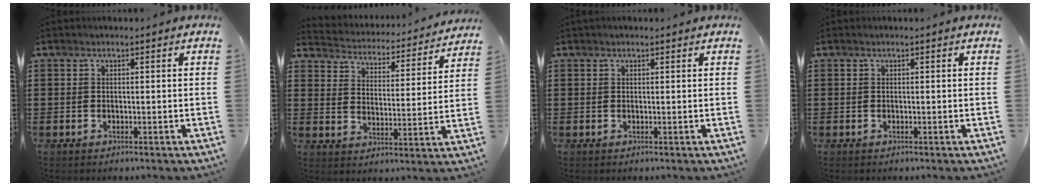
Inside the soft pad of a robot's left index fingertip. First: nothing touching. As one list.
[{"total": 3.3, "force": [3.3, 0.0, -0.3], "torque": [-0.020, -0.035, 0.048]}, {"total": 0.5, "force": [0.4, 0.2, 0.3], "torque": [-0.006, 0.002, 0.008]}, {"total": 0.0}]